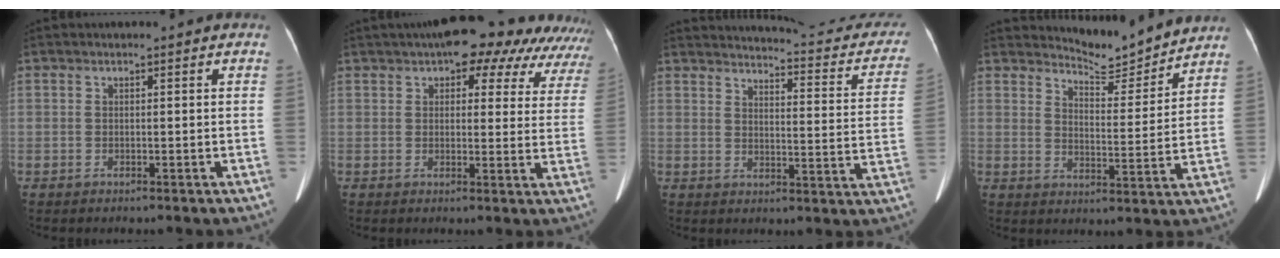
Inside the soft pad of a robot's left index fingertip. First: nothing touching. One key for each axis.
{"total": 15.9, "fx": 12.8, "fy": 5.5, "fz": 7.8, "tx": -0.066, "ty": 0.030, "tz": 0.137}
{"total": 19.5, "fx": 17.4, "fy": 4.3, "fz": 7.5, "tx": -0.075, "ty": -0.033, "tz": 0.183}
{"total": 8.4, "fx": 8.4, "fy": 0.5, "fz": 0.5, "tx": -0.019, "ty": -0.014, "tz": 0.121}